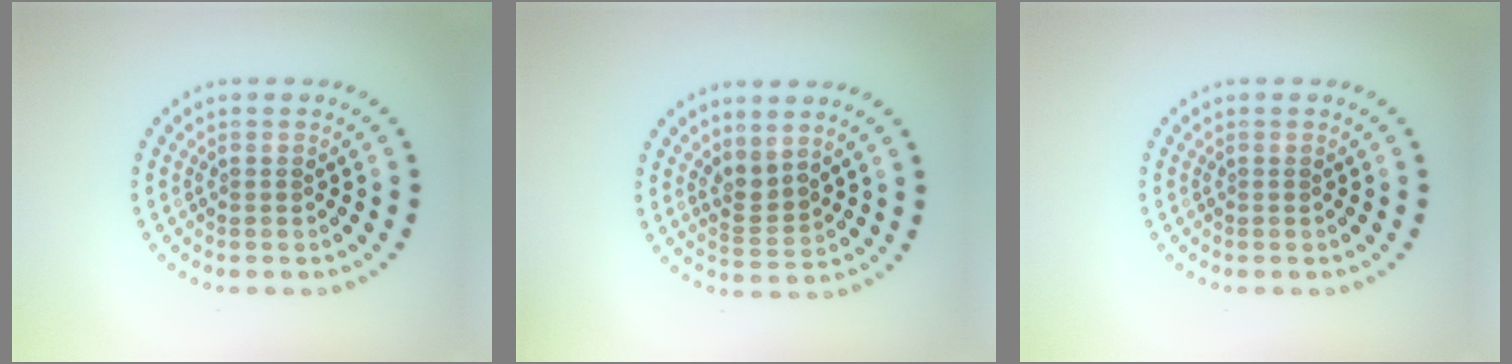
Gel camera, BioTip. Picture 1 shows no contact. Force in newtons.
{"total": 2.3, "press": 1.5, "slide": 1.7}
{"total": 0.0}